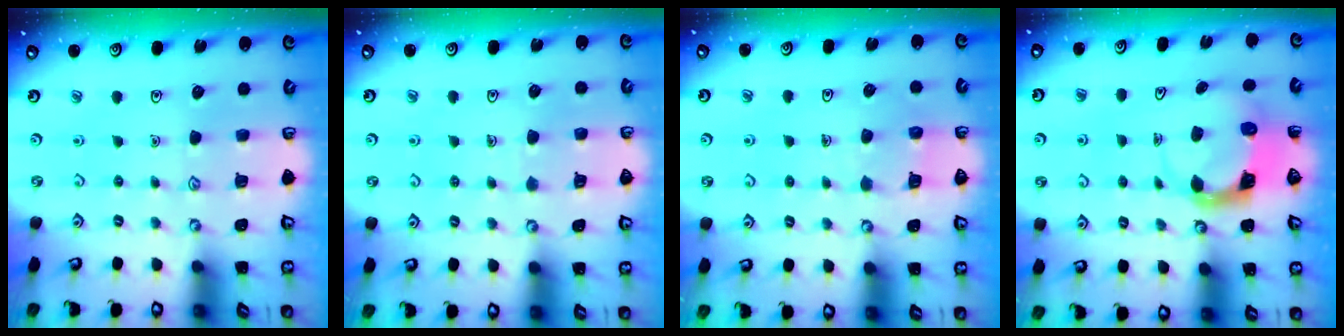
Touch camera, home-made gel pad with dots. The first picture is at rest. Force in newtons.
{"total": 3.8, "press": 3.7, "slide": 0.2}
{"total": 5.2, "press": 5.2, "slide": 0.3}
{"total": 3.9, "press": 3.9, "slide": 0.5}